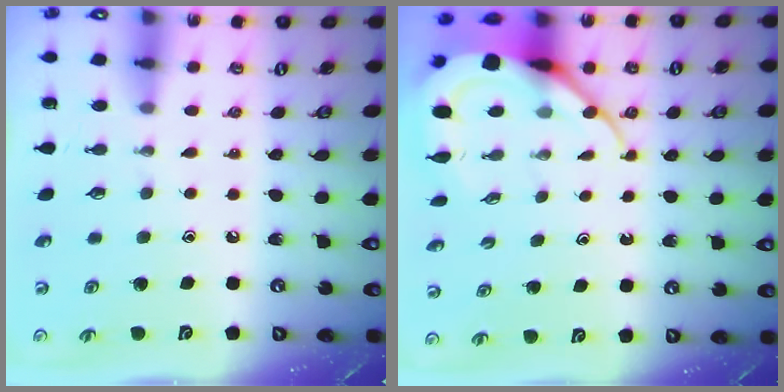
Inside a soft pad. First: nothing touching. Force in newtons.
{"total": 9.7, "press": 9.6, "slide": 0.9}